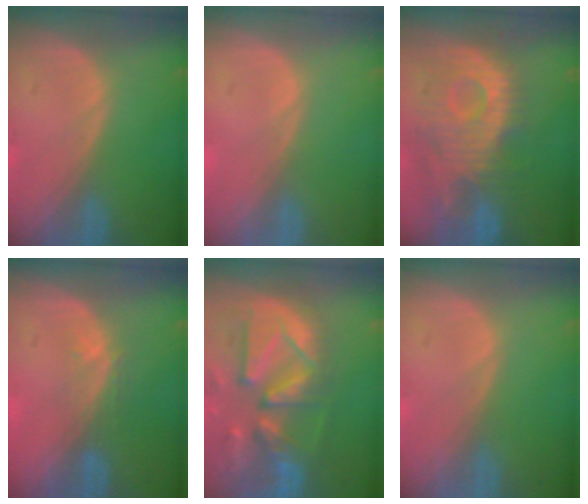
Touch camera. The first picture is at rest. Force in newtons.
{"total": 0.6, "press": 0.1, "slide": 0.6}
{"total": 11.6, "press": 10.5, "slide": 4.9}
{"total": 2.9, "press": 2.4, "slide": 1.7}
{"total": 13.3, "press": 11.4, "slide": 6.8}
{"total": 0.0}